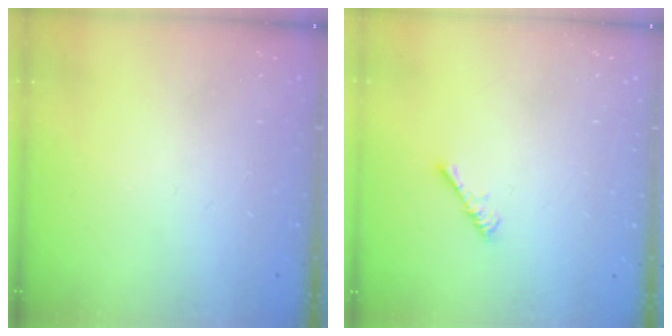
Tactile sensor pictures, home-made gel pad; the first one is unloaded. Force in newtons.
{"total": 0.8, "press": 0.8, "slide": 0.3}